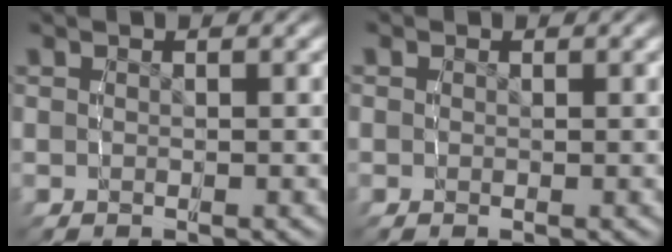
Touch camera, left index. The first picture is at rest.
{"total": 0.7, "force": [0.0, 0.7, 0.0], "torque": [0.008, -0.009, 0.001]}